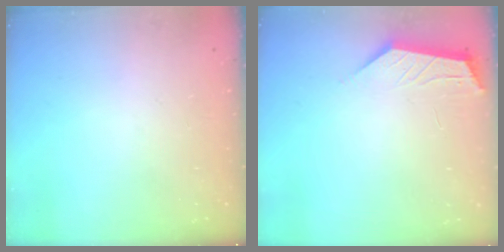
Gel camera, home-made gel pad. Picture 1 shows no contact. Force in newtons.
{"total": 1.8, "press": 1.8, "slide": 0.4}